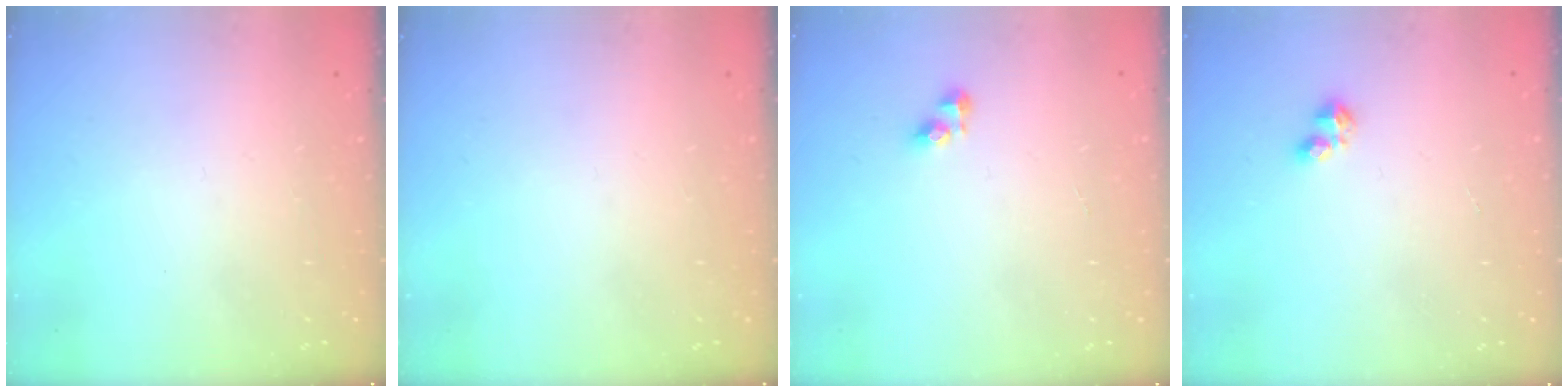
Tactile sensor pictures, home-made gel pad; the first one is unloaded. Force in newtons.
{"total": 0.0}
{"total": 3.4, "press": 3.4, "slide": 0.4}
{"total": 3.3, "press": 3.2, "slide": 0.7}